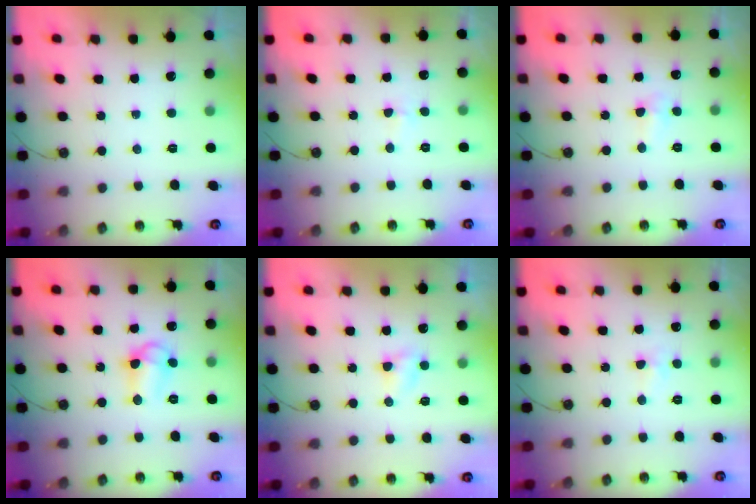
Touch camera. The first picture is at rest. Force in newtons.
{"total": 3.6, "press": 1.5, "slide": 3.3}
{"total": 3.1, "press": 3.0, "slide": 0.7}
{"total": 8.2, "press": 8.1, "slide": 0.4}
{"total": 2.9, "press": 2.8, "slide": 0.2}
{"total": 4.2, "press": 4.1, "slide": 0.6}